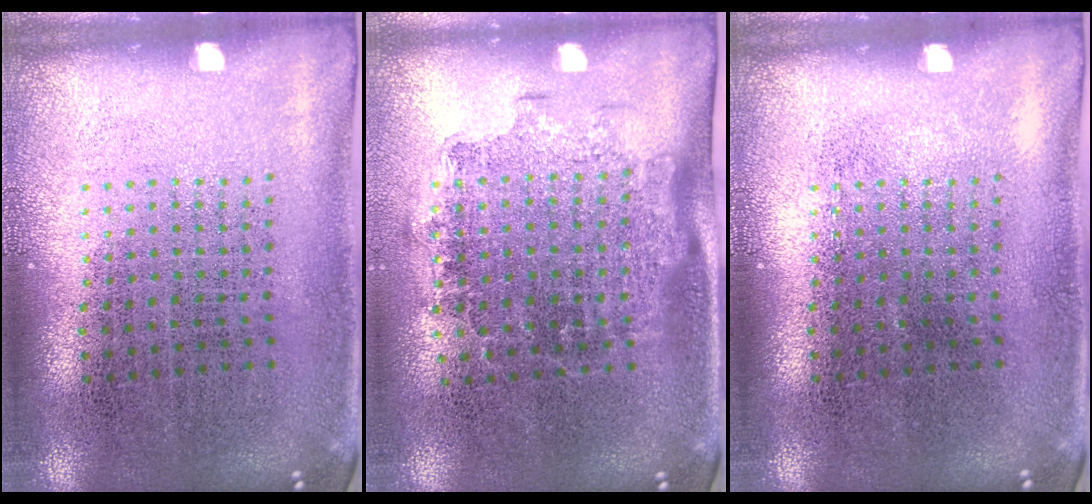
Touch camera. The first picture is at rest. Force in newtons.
{"total": 1.3, "press": 1.1, "slide": 0.7}
{"total": 0.0}